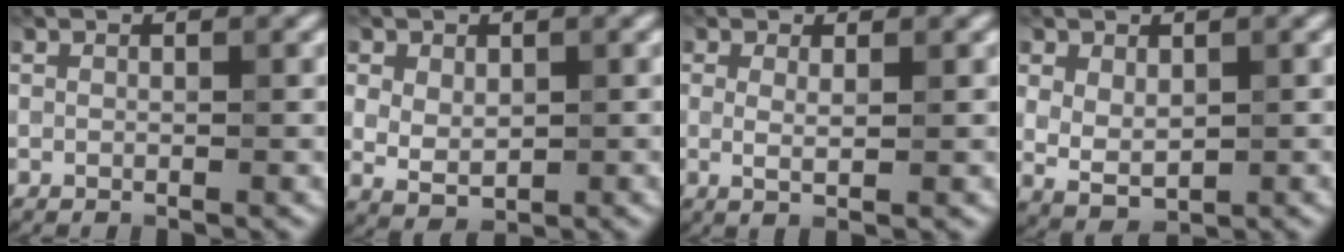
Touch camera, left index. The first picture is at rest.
{"total": 2.6, "force": [0.5, 1.8, 1.8], "torque": [-0.033, -0.003, 0.013]}
{"total": 1.6, "force": [0.3, 0.4, 1.6], "torque": [-0.026, -0.006, 0.002]}
{"total": 2.8, "force": [0.6, 1.8, 2.1], "torque": [-0.042, -0.004, 0.017]}